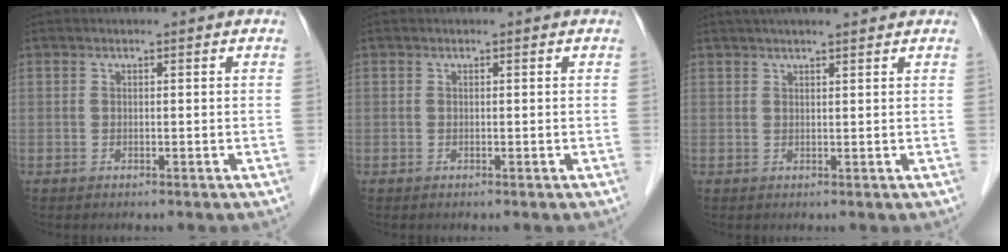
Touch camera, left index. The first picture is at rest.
{"total": 0.0}
{"total": 7.5, "force": [6.4, 0.9, 3.8], "torque": [-0.055, 0.033, 0.091]}